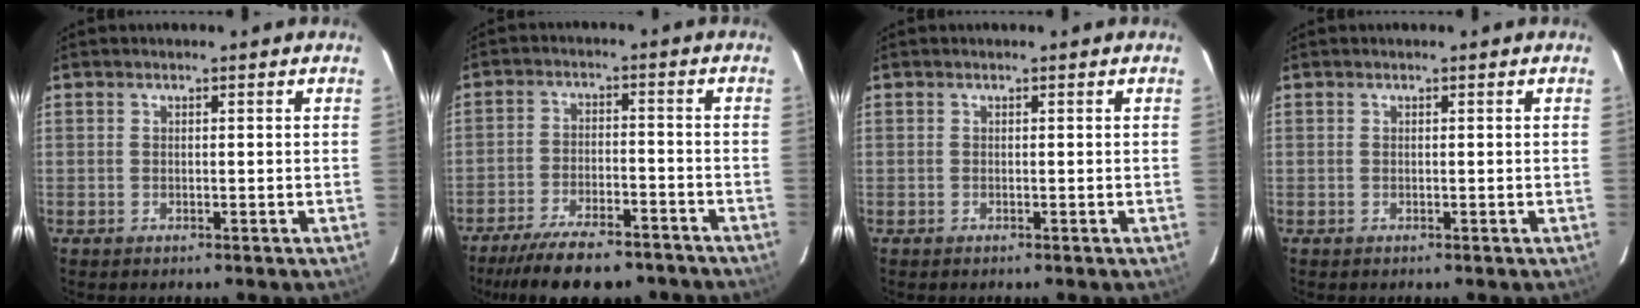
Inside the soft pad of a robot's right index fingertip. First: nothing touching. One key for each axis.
{"total": 15.9, "fx": -13.1, "fy": 4.9, "fz": 7.4, "tx": -0.154, "ty": -0.010, "tz": -0.192}
{"total": 0.0}
{"total": 0.0}